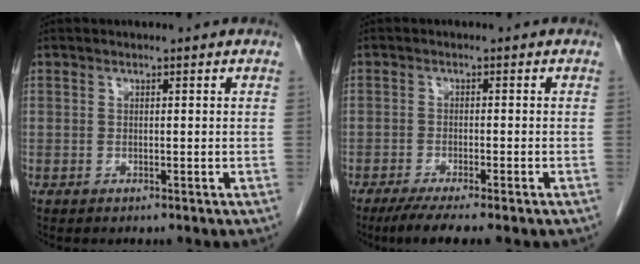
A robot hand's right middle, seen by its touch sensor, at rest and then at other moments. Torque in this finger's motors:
{"motor_torque": [0.52, -0.34, 0.11, 0.04]}